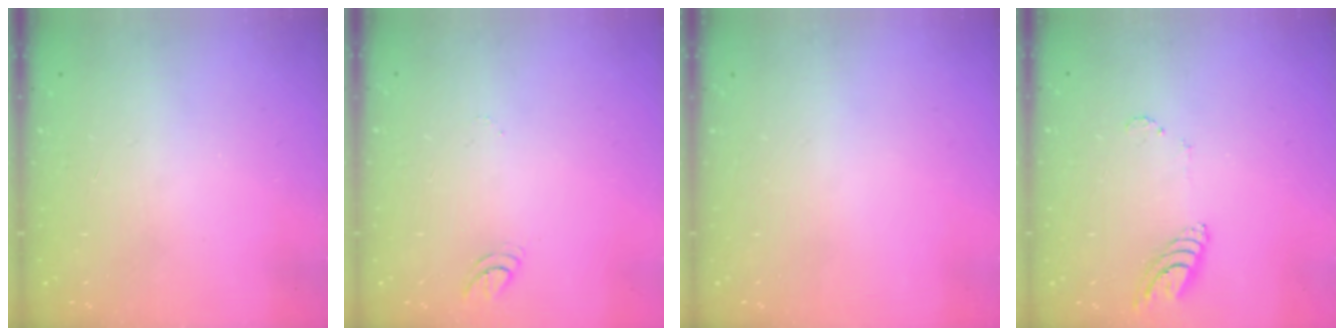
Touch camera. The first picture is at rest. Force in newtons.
{"total": 3.4, "press": 3.4, "slide": 0.3}
{"total": 0.0}
{"total": 8.7, "press": 8.7, "slide": 0.9}